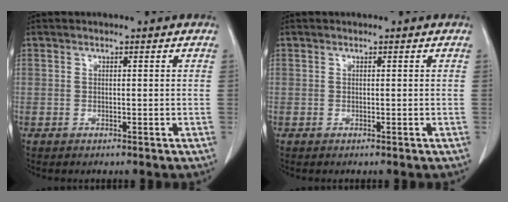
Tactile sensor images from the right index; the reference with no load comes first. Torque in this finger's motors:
{"motor_torque": [0.00, 0.00, 0.04, 0.00]}